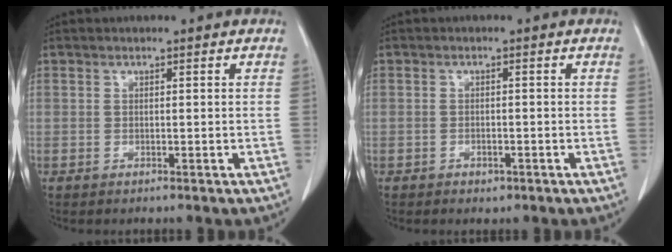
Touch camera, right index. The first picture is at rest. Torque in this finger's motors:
{"motor_torque": [0.03, 0.01, -0.04, -0.02]}